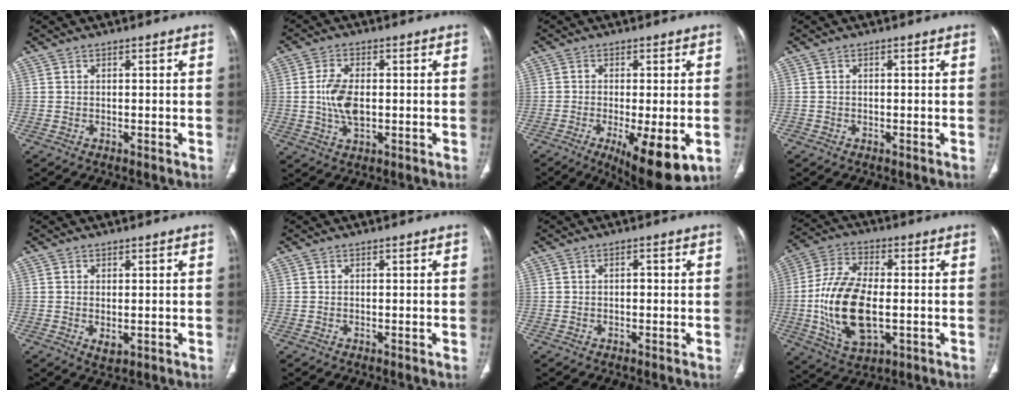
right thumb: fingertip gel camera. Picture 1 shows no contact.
{"total": 7.0, "force": [-0.1, 3.8, 5.8], "torque": [-0.120, 0.000, -0.002]}
{"total": 11.8, "force": [-4.4, 3.3, 10.5], "torque": [-0.150, -0.018, -0.058]}
{"total": 0.0}
{"total": 2.1, "force": [-0.3, 1.1, 1.8], "torque": [-0.030, -0.007, 0.002]}
{"total": 0.0}
{"total": 1.2, "force": [0.0, 0.6, 1.0], "torque": [-0.011, 0.004, -0.003]}
{"total": 17.0, "force": [-2.2, 8.7, 14.4], "torque": [-0.285, 0.004, -0.033]}